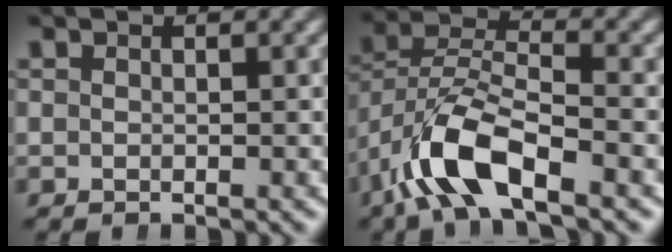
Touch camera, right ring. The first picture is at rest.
{"total": 6.2, "force": [-1.9, 3.7, 4.5], "torque": [-0.111, -0.023, -0.025]}